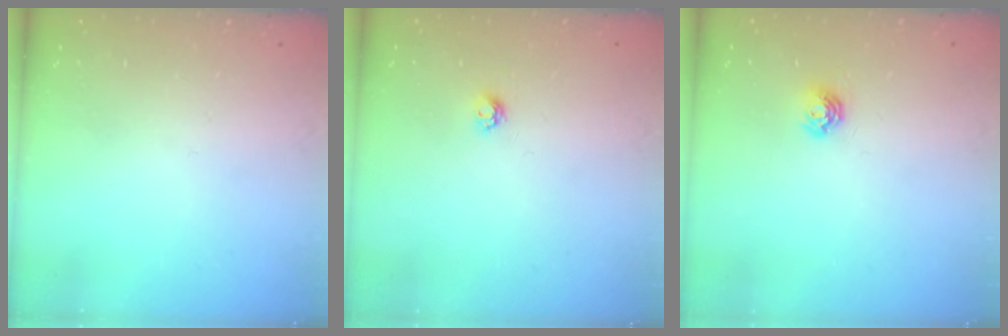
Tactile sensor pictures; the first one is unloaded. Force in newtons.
{"total": 3.8, "press": 3.8, "slide": 0.5}
{"total": 5.1, "press": 5.1, "slide": 0.5}